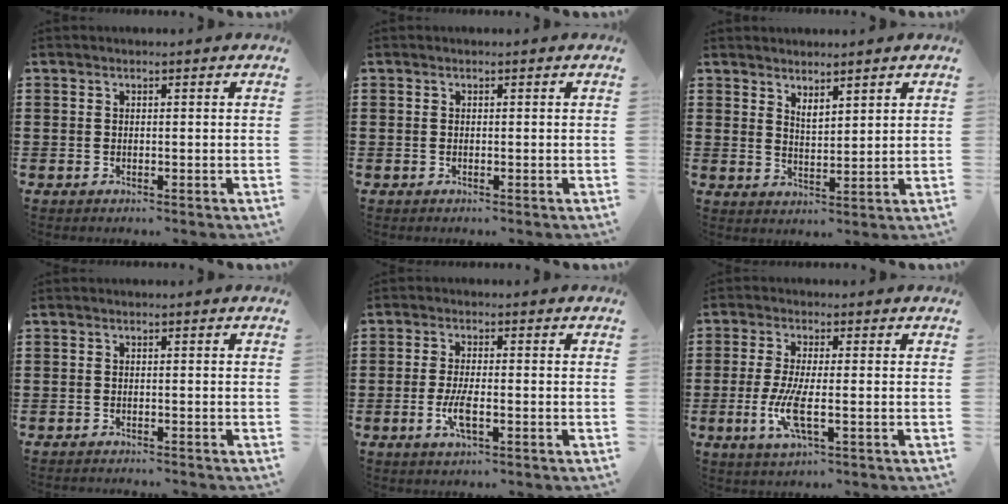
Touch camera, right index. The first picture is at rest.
{"total": 0.0}
{"total": 2.5, "force": [2.4, 0.4, 0.4], "torque": [-0.014, -0.001, 0.046]}
{"total": 0.7, "force": [-0.7, -0.1, 0.0], "torque": [-0.002, 0.001, -0.016]}
{"total": 4.1, "force": [-1.4, 1.0, 3.7], "torque": [-0.083, -0.004, -0.032]}
{"total": 6.3, "force": [-1.5, 1.3, 6.0], "torque": [-0.136, -0.018, -0.034]}